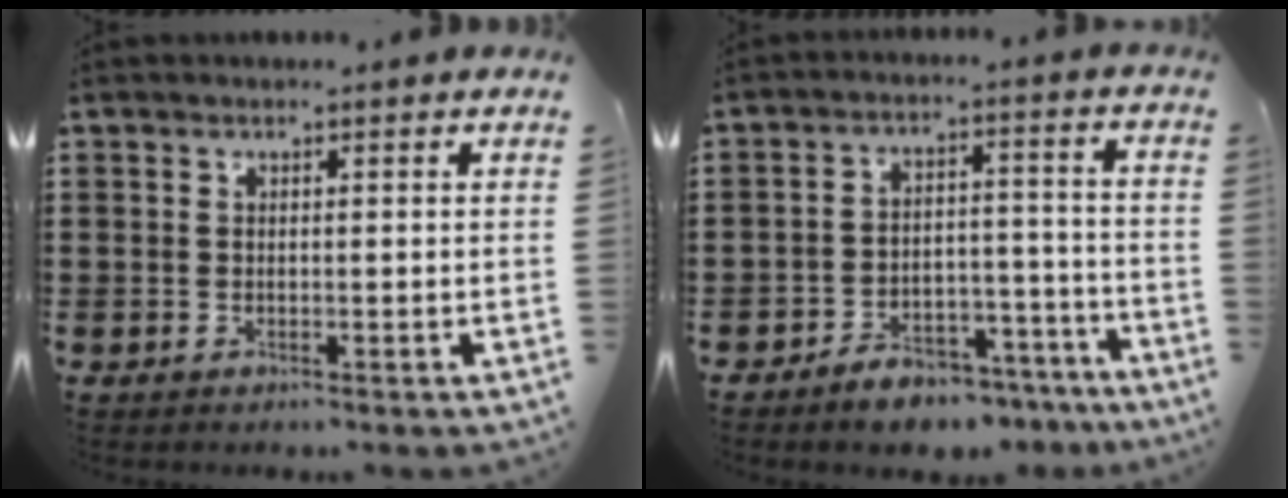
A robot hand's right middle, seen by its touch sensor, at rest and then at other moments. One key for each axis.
{"total": 5.4, "fx": -5.1, "fy": 1.4, "fz": 1.0, "tx": -0.015, "ty": 0.019, "tz": -0.101}